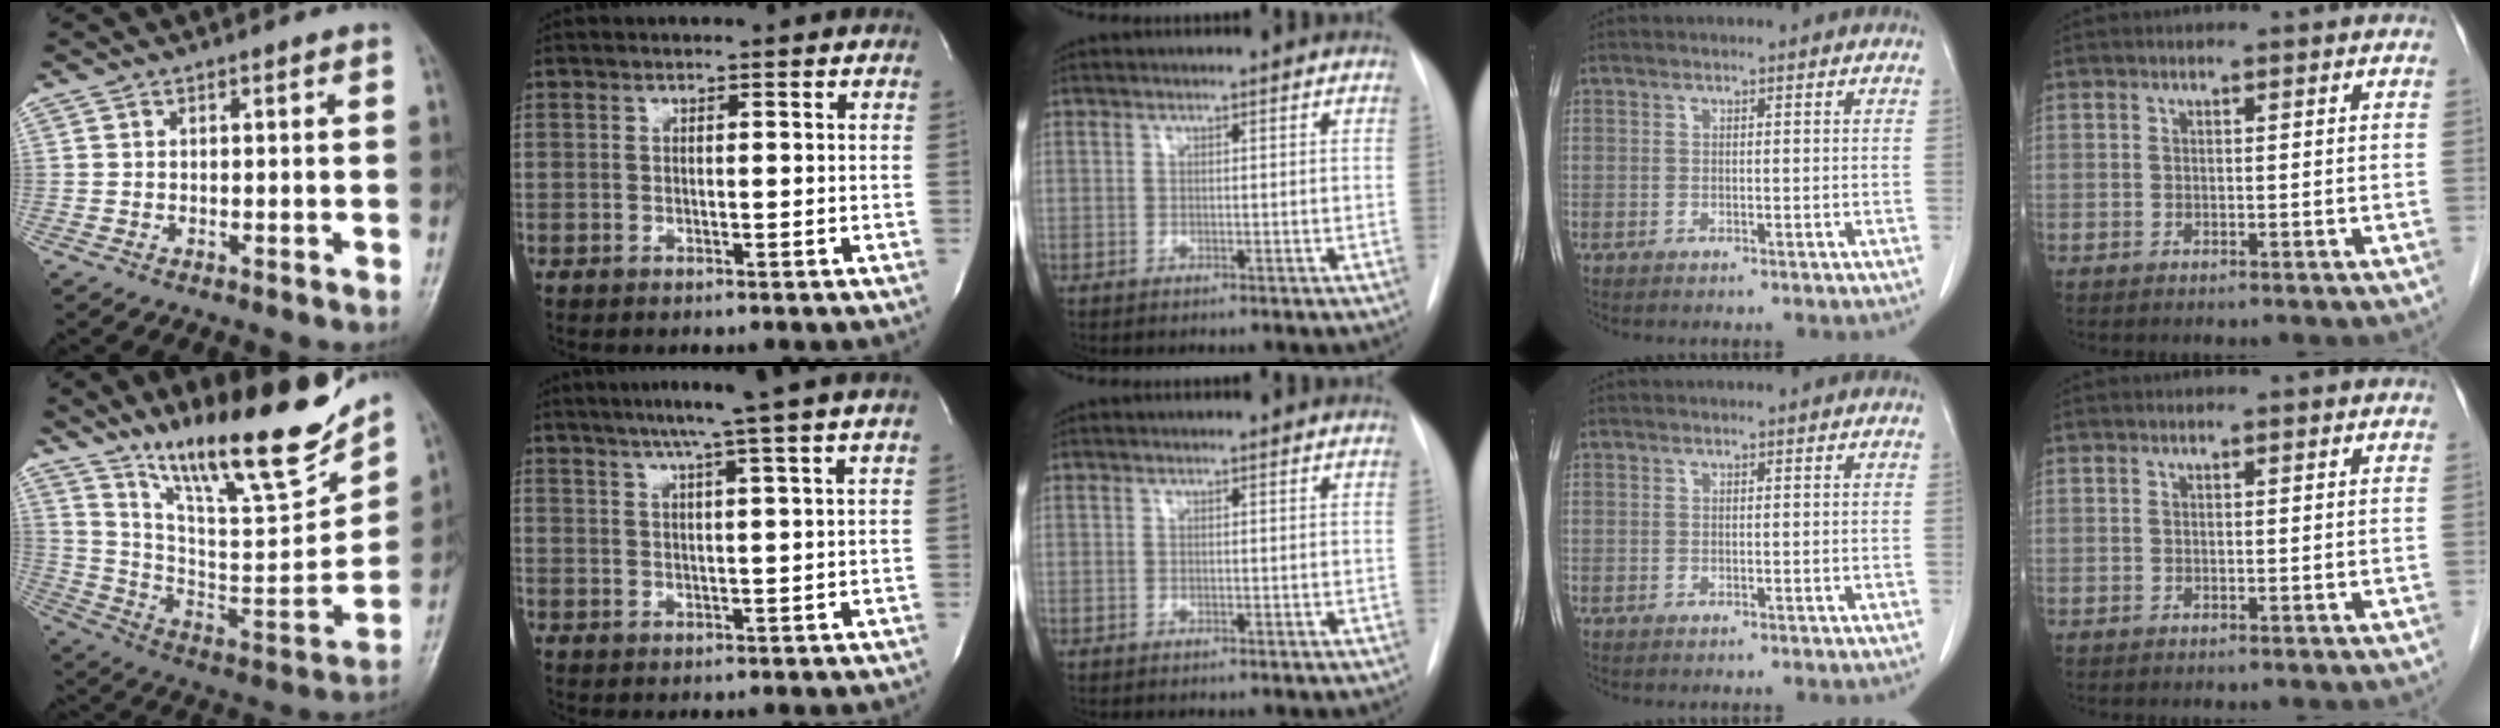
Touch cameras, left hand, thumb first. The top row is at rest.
{"thumb": {"total": 23.9, "force": [17.8, 4.9, 15.2], "torque": [-0.210, -0.094, 0.304]}, "index": {"total": 7.3, "force": [5.5, -2.3, 4.3], "torque": [-0.063, 0.007, 0.075]}}